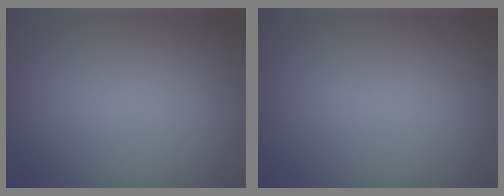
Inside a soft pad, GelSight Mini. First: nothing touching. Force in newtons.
{"total": 0.0}